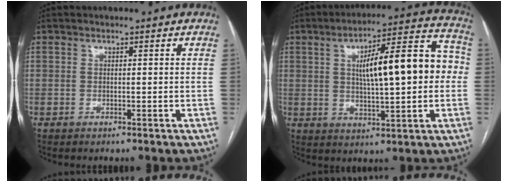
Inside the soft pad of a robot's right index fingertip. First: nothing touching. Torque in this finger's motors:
{"motor_torque": [0.60, 0.00, 0.84, 0.19]}